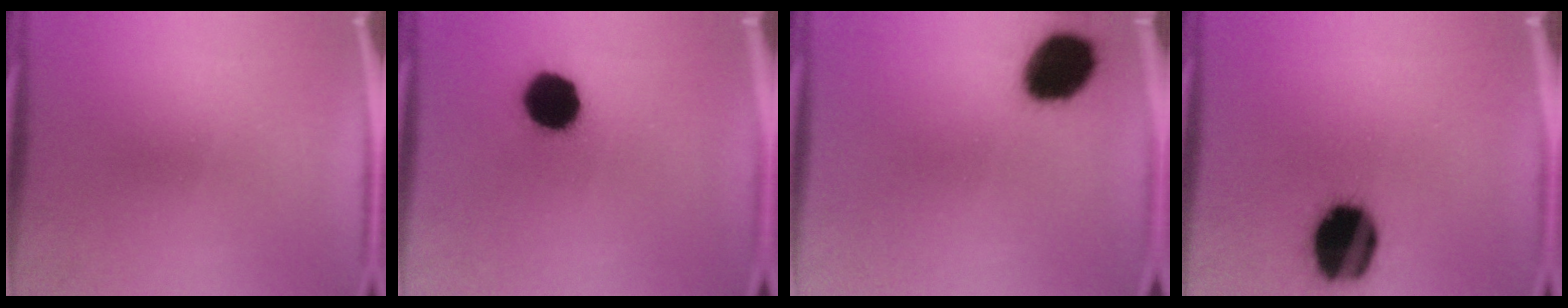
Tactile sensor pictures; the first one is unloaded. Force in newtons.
{"total": 12.6}
{"total": 14.7}
{"total": 19.8}